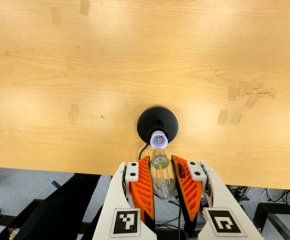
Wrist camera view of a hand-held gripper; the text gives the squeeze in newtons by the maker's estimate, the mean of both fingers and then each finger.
{"total": 20.3, "left": 21.8, "right": 18.9}